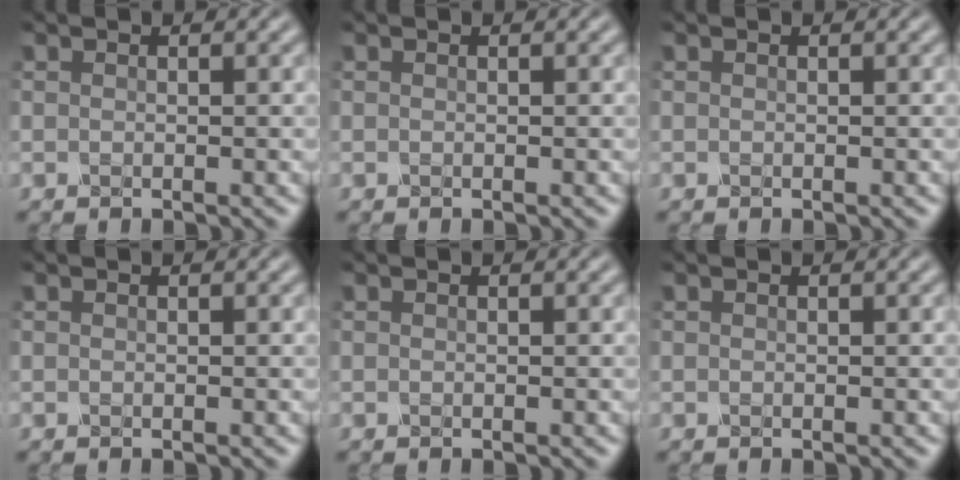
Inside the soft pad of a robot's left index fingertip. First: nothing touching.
{"total": 0.0}
{"total": 0.0}
{"total": 0.0}
{"total": 0.0}
{"total": 0.0}